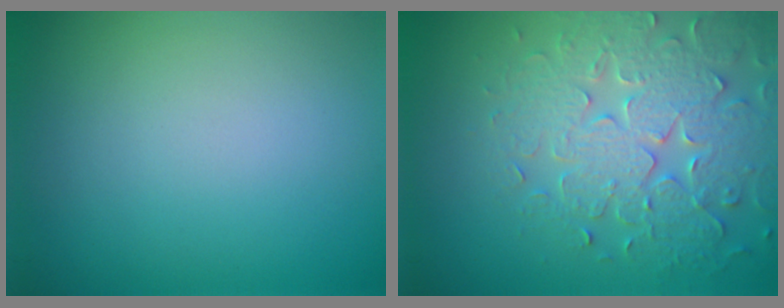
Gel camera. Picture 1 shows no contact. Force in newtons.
{"total": 6.5, "press": 5.5, "slide": 3.5}